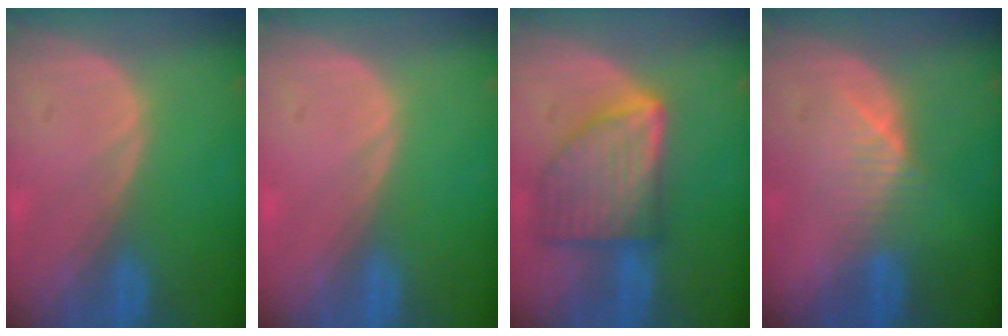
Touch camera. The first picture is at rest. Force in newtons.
{"total": 0.0}
{"total": 9.0, "press": 9.0, "slide": 0.6}
{"total": 4.1, "press": 4.0, "slide": 0.9}